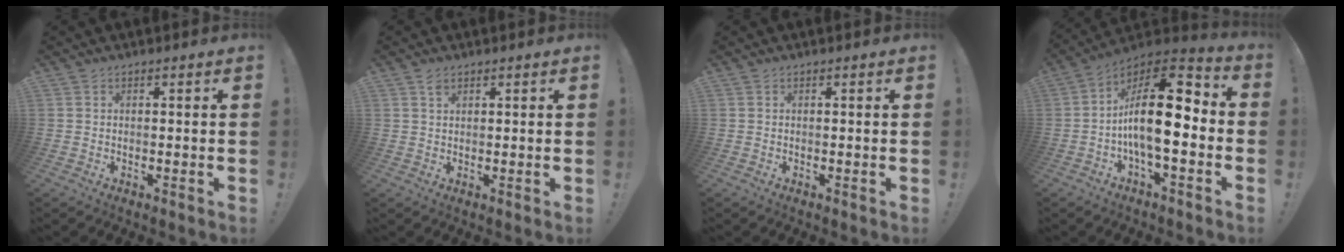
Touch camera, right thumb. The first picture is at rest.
{"total": 1.8, "force": [1.2, 1.0, 0.7], "torque": [0.001, -0.007, 0.020]}
{"total": 0.0}
{"total": 19.3, "force": [-1.7, 8.1, 17.4], "torque": [-0.296, 0.016, -0.026]}